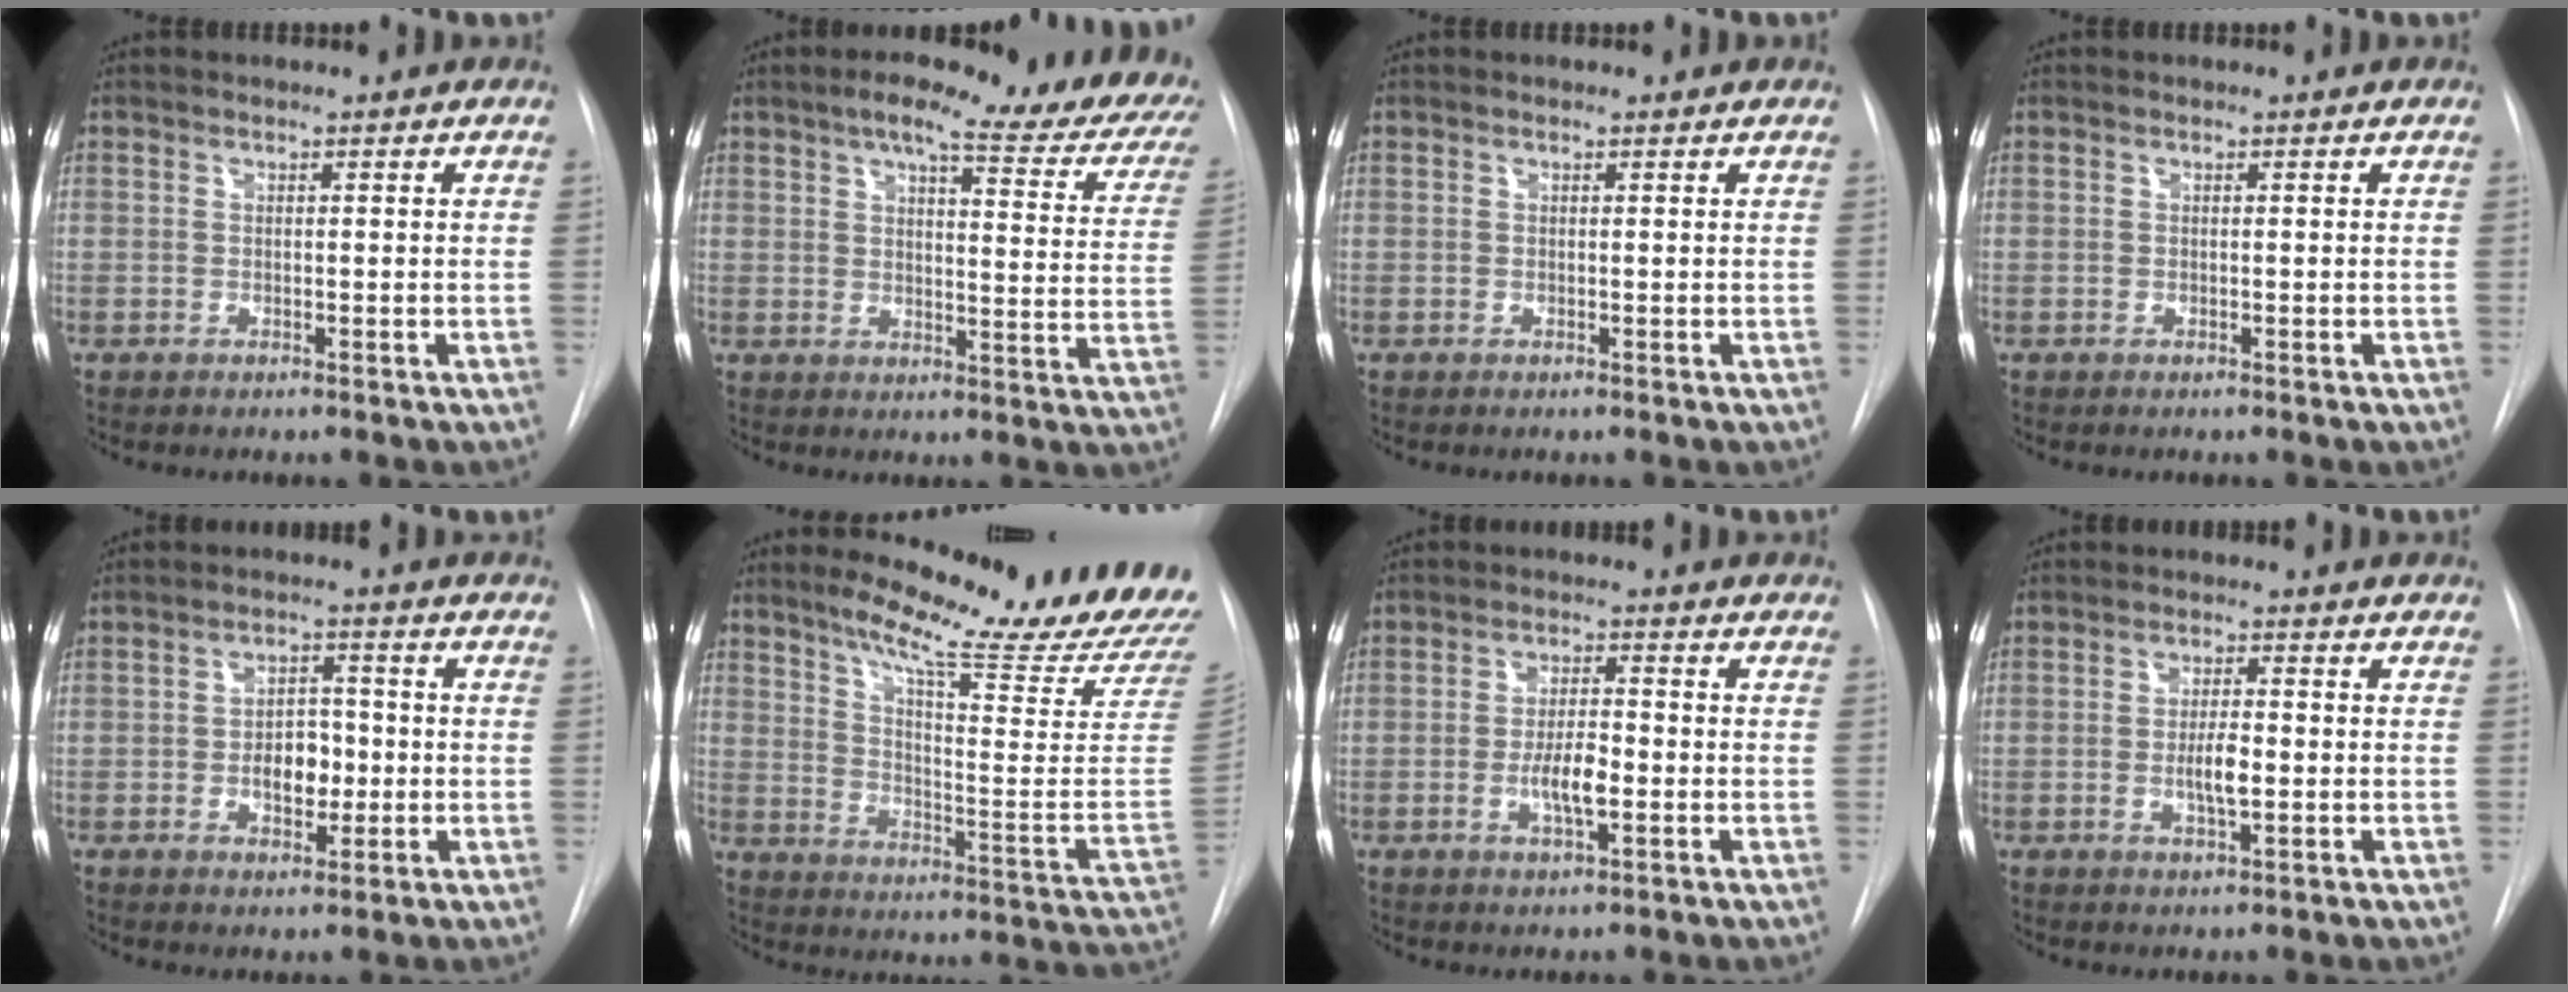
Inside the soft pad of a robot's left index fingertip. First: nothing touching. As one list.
[{"total": 22.0, "force": [16.9, 3.9, 13.5], "torque": [-0.173, -0.017, 0.187]}, {"total": 0.0}, {"total": 0.0}, {"total": 5.2, "force": [-0.8, 3.2, 4.1], "torque": [-0.061, 0.011, -0.008]}, {"total": 21.9, "force": [19.2, 0.2, 10.5], "torque": [-0.158, -0.105, 0.247]}, {"total": 5.0, "force": [-1.3, 1.3, 4.7], "torque": [-0.087, 0.000, -0.020]}, {"total": 3.9, "force": [-0.6, 0.9, 3.7], "torque": [-0.068, -0.001, -0.008]}]